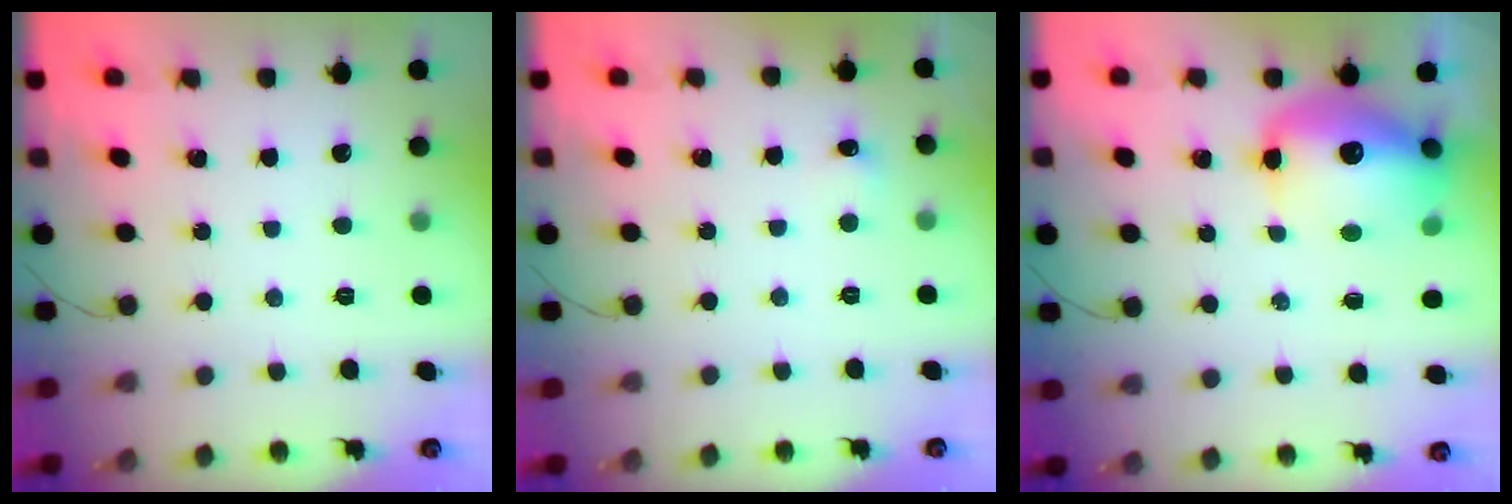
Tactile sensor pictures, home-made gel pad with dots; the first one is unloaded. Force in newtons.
{"total": 4.0, "press": 3.9, "slide": 1.1}
{"total": 15.6, "press": 15.1, "slide": 3.7}